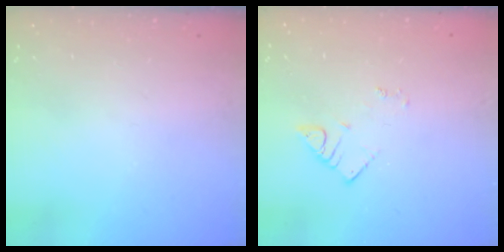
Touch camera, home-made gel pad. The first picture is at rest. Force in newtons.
{"total": 2.5, "press": 2.5, "slide": 0.3}